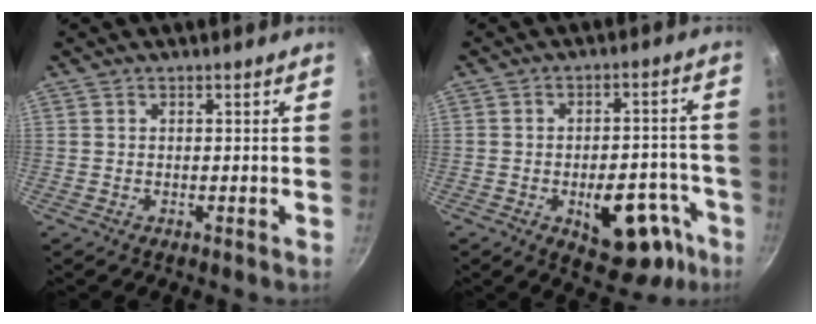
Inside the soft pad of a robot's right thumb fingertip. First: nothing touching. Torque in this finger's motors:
{"motor_torque": [1.93, 1.99, 0.76, -0.52, 0.08]}